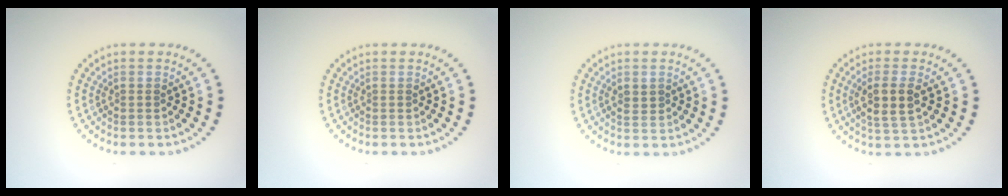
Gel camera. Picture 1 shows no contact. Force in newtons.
{"total": 0.0}
{"total": 0.7, "press": 0.7, "slide": 0.3}
{"total": 2.9, "press": 2.6, "slide": 1.3}